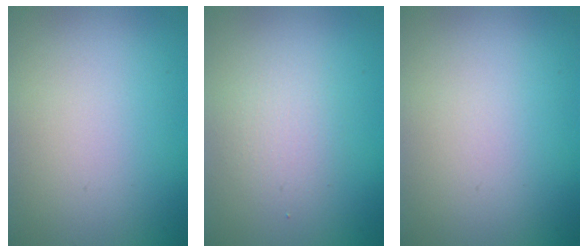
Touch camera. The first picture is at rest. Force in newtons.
{"total": 1.9, "press": 1.9, "slide": 0.2}
{"total": 0.0}